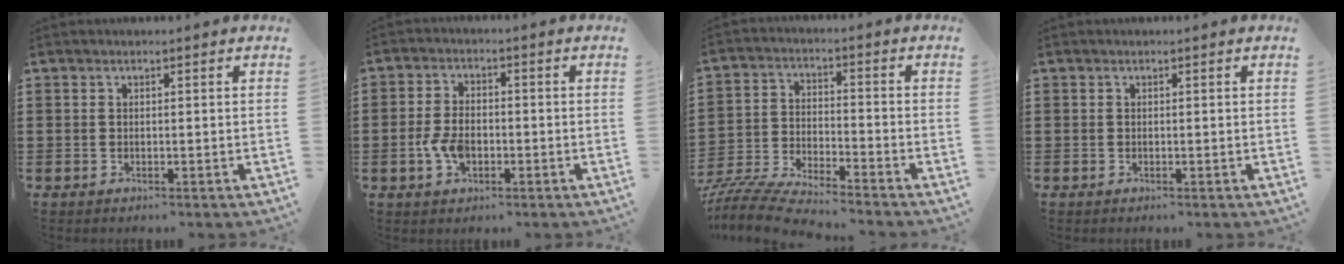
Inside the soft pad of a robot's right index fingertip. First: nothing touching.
{"total": 4.7, "force": [-1.3, 2.9, 3.4], "torque": [-0.090, -0.003, -0.030]}
{"total": 6.1, "force": [-6.0, -0.1, 1.4], "torque": [-0.047, -0.010, -0.122]}
{"total": 0.0}